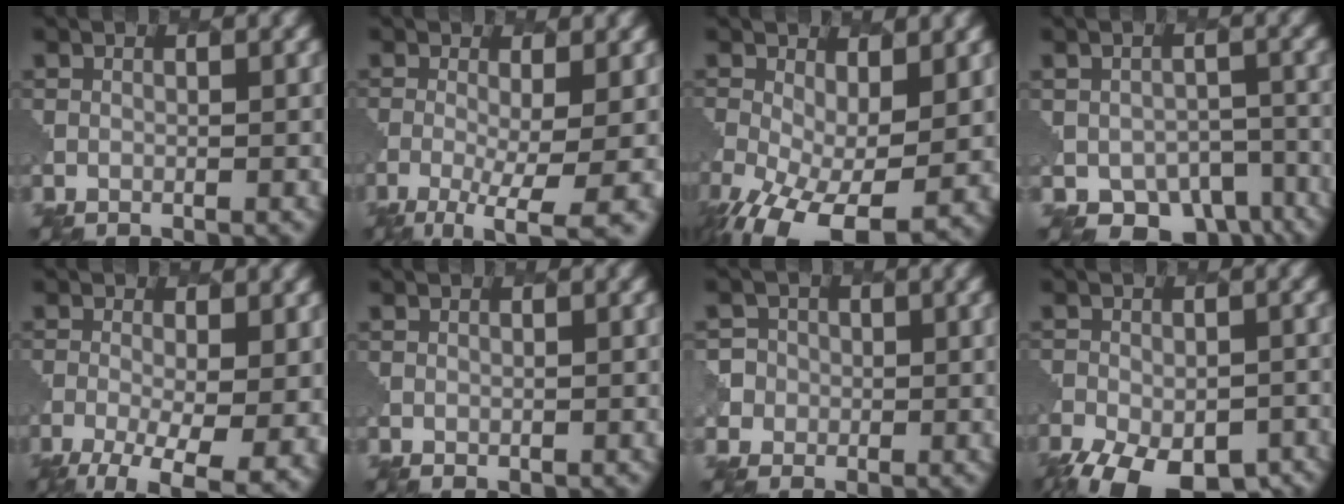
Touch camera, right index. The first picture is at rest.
{"total": 6.8, "force": [-2.6, 1.8, 6.0], "torque": [-0.096, -0.014, -0.045]}
{"total": 10.1, "force": [-2.8, 5.2, 8.1], "torque": [-0.171, -0.044, -0.035]}
{"total": 6.2, "force": [-3.8, 4.1, 2.9], "torque": [-0.035, -0.029, -0.046]}
{"total": 8.1, "force": [-3.3, 3.0, 6.7], "torque": [-0.111, -0.022, -0.047]}
{"total": 0.8, "force": [0.2, 0.6, 0.4], "torque": [-0.010, -0.003, 0.003]}
{"total": 4.1, "force": [0.1, 4.1, 0.5], "torque": [0.003, 0.020, -0.022]}
{"total": 11.8, "force": [-8.5, 5.4, 6.1], "torque": [-0.101, -0.036, -0.116]}